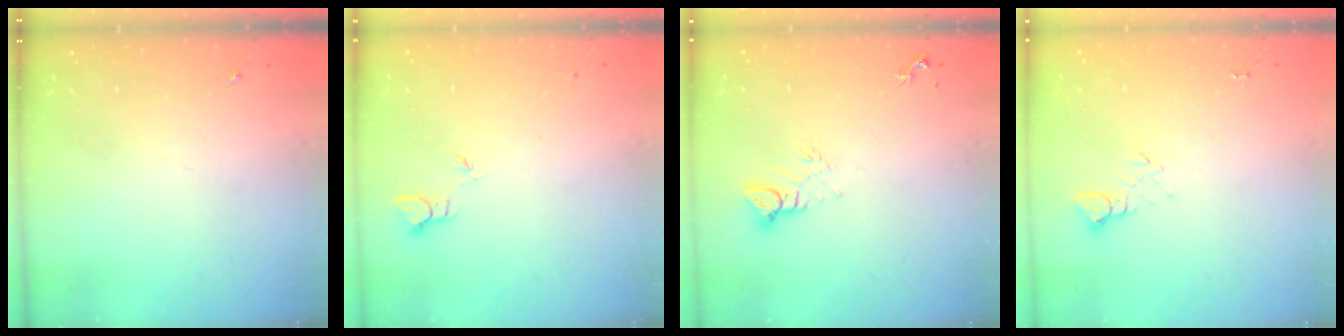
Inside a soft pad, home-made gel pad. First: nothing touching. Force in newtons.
{"total": 2.0, "press": 2.0, "slide": 0.1}
{"total": 5.7, "press": 5.7, "slide": 0.3}
{"total": 2.7, "press": 2.7, "slide": 0.2}